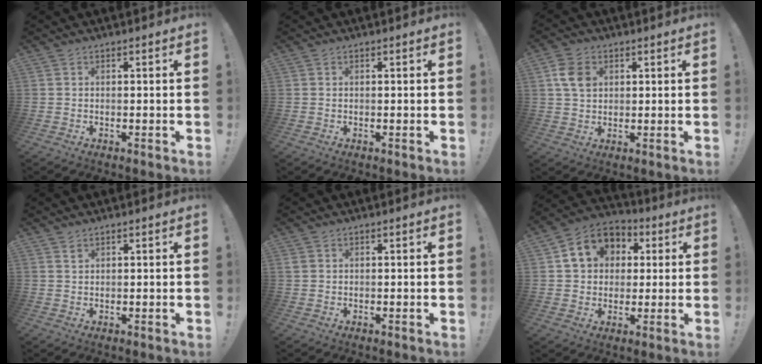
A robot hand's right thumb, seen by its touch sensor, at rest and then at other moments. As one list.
[{"total": 0.0}, {"total": 7.5, "force": [2.2, 5.7, 4.4], "torque": [-0.060, 0.004, 0.045]}, {"total": 1.0, "force": [0.8, 0.6, 0.3], "torque": [0.006, -0.006, 0.012]}, {"total": 1.1, "force": [0.4, 0.8, 0.5], "torque": [-0.011, 0.003, 0.008]}, {"total": 12.6, "force": [3.6, 10.6, 5.8], "torque": [-0.084, -0.001, 0.075]}]